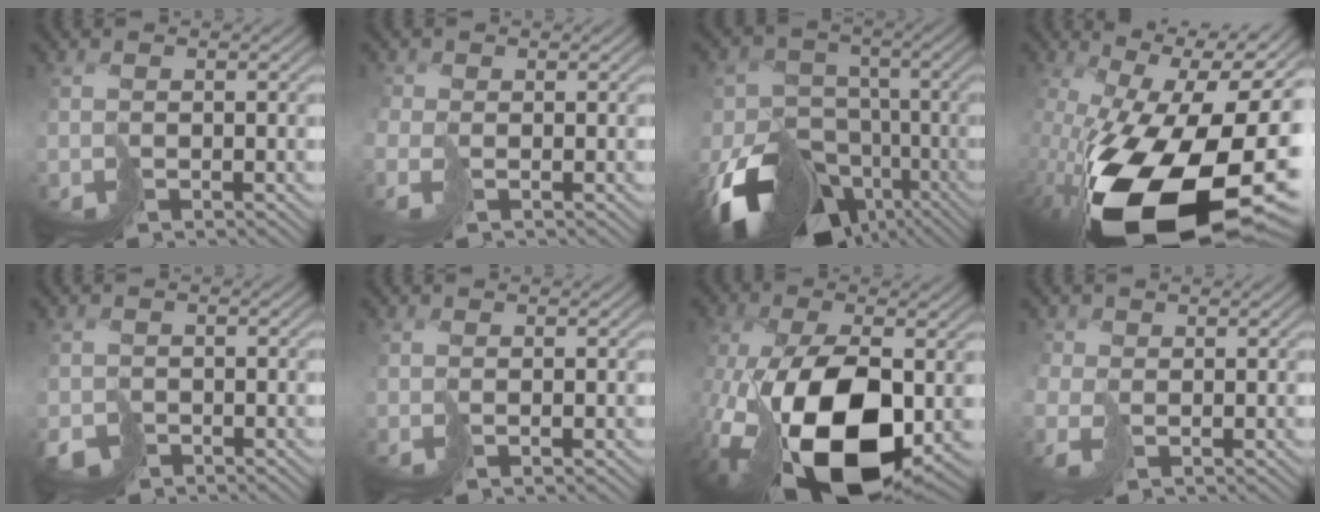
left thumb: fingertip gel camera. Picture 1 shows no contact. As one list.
[{"total": 2.3, "force": [-0.9, 1.5, 1.5], "torque": [-0.048, -0.005, -0.025]}, {"total": 15.2, "force": [-7.7, 11.3, 6.8], "torque": [-0.147, -0.051, -0.112]}, {"total": 21.3, "force": [-6.4, 11.8, 16.5], "torque": [-0.298, -0.067, -0.070]}, {"total": 1.8, "force": [-1.4, 1.2, 0.2], "torque": [0.001, -0.007, -0.028]}, {"total": 0.8, "force": [0.0, 0.1, 0.8], "torque": [-0.019, -0.002, -0.002]}, {"total": 19.0, "force": [-4.8, 9.7, 15.5], "torque": [-0.315, -0.053, -0.051]}, {"total": 3.2, "force": [-0.7, 2.4, 1.9], "torque": [-0.069, -0.008, -0.017]}]